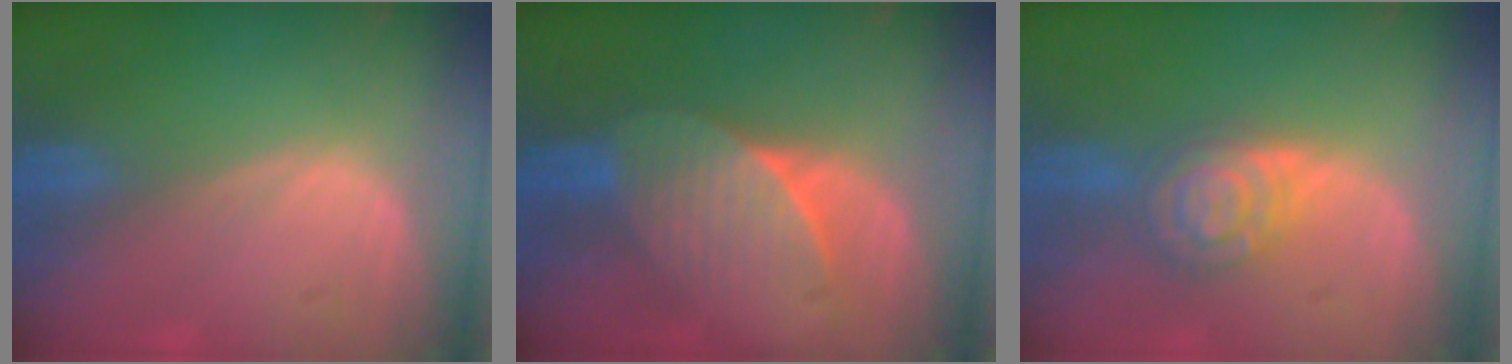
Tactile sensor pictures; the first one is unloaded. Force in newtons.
{"total": 7.1, "press": 6.6, "slide": 2.7}
{"total": 6.7, "press": 6.6, "slide": 0.4}